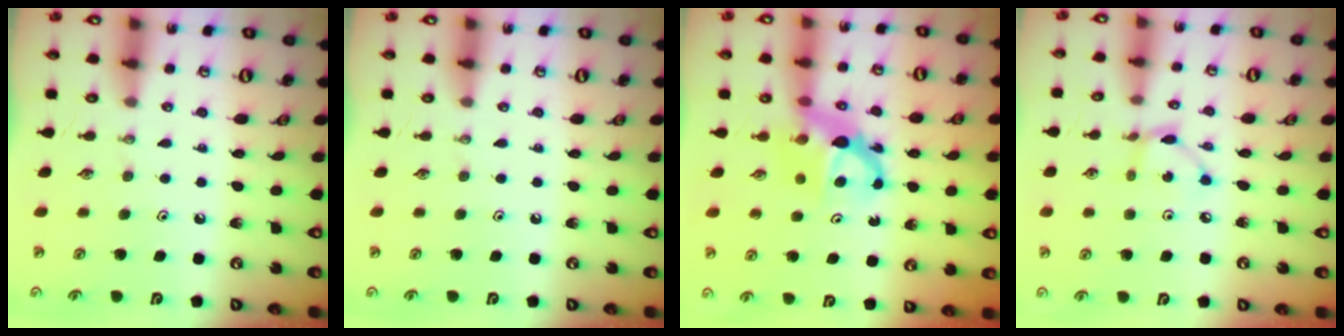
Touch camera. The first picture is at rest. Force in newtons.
{"total": 0.0}
{"total": 6.9, "press": 6.8, "slide": 0.6}
{"total": 4.8, "press": 4.7, "slide": 0.2}